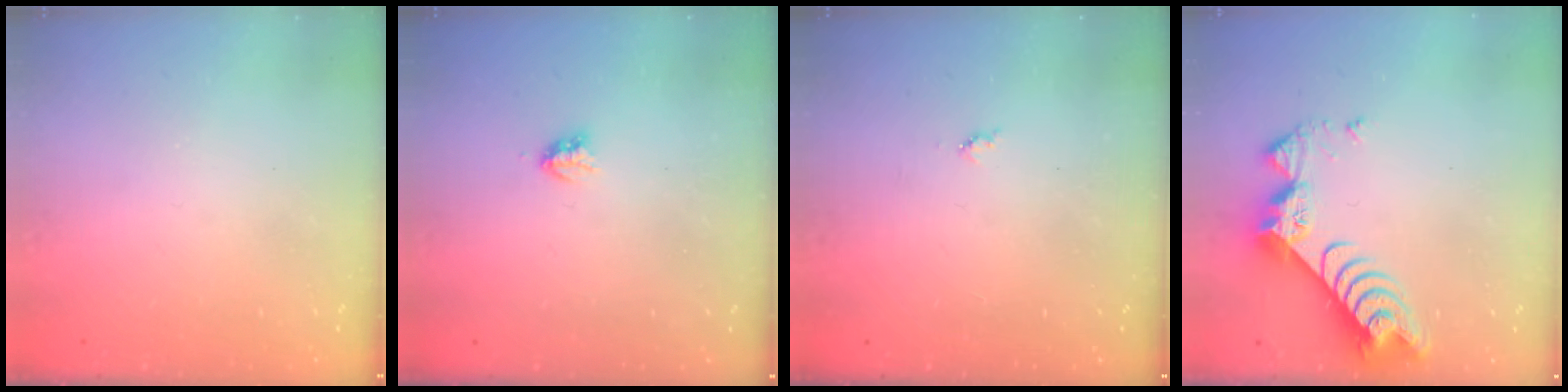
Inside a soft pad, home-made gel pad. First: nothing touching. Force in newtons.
{"total": 2.9, "press": 2.9, "slide": 0.5}
{"total": 3.9, "press": 3.9, "slide": 0.4}
{"total": 10.7, "press": 10.7, "slide": 0.9}